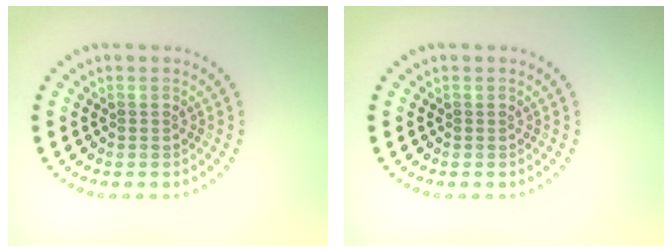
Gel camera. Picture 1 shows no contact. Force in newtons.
{"total": 0.0}